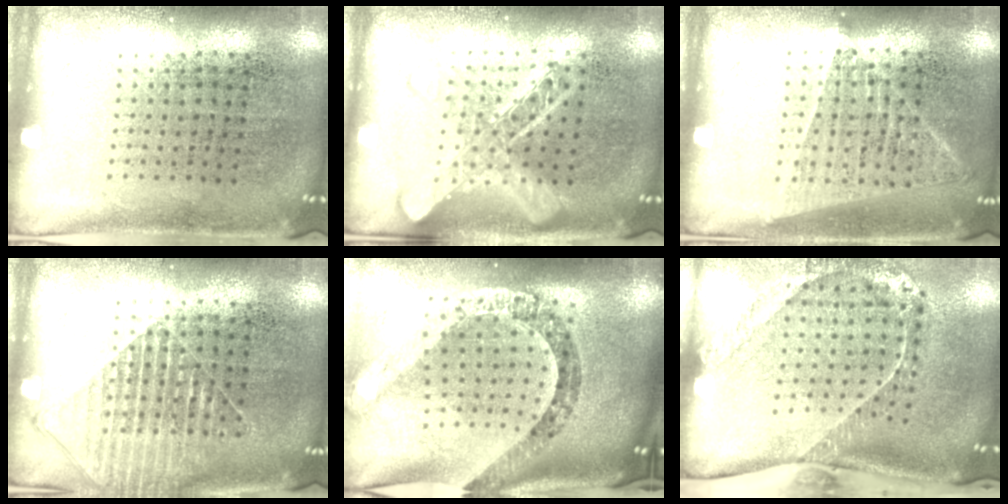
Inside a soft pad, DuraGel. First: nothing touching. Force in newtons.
{"total": 2.4, "press": 2.4, "slide": 0.4}
{"total": 1.4, "press": 1.3, "slide": 0.4}
{"total": 1.6, "press": 1.4, "slide": 0.8}
{"total": 2.6, "press": 2.0, "slide": 1.6}
{"total": 2.4, "press": 1.7, "slide": 1.8}